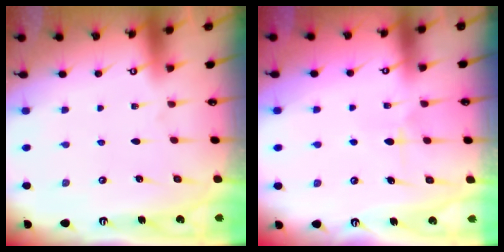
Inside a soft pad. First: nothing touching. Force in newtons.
{"total": 6.0, "press": 6.0, "slide": 0.3}